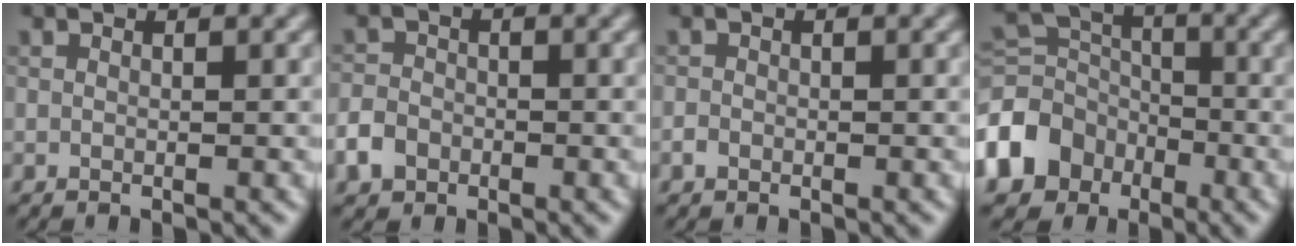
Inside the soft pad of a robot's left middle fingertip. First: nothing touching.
{"total": 2.6, "force": [-1.3, 2.1, 1.0], "torque": [-0.018, 0.000, -0.030]}
{"total": 0.7, "force": [-0.4, 0.6, 0.3], "torque": [-0.003, -0.002, -0.009]}
{"total": 8.0, "force": [-4.1, 6.1, 3.1], "torque": [-0.074, -0.003, -0.098]}